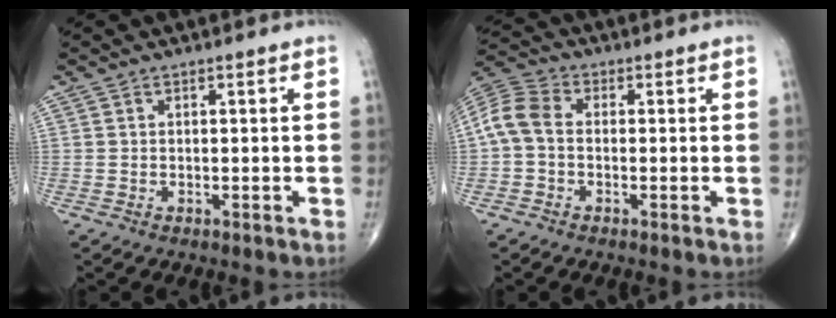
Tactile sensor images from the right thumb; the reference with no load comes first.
{"total": 7.0, "force": [-0.5, 4.7, 5.1], "torque": [-0.104, 0.020, -0.023]}